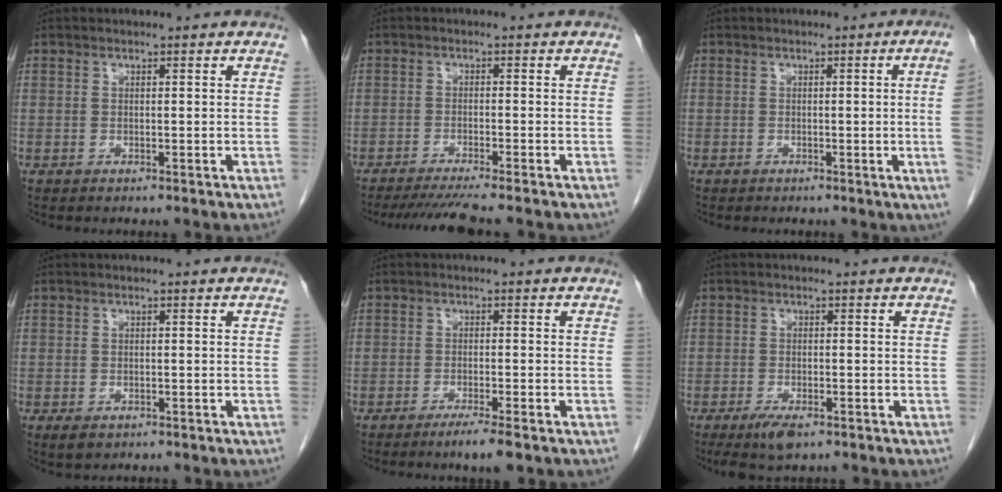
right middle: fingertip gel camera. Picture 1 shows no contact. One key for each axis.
{"total": 6.6, "fx": -5.7, "fy": -0.9, "fz": 3.2, "tx": -0.041, "ty": -0.020, "tz": -0.092}
{"total": 4.9, "fx": -0.4, "fy": -1.7, "fz": 4.6, "tx": -0.043, "ty": -0.007, "tz": -0.006}
{"total": 1.9, "fx": -1.1, "fy": 1.0, "fz": 1.1, "tx": -0.019, "ty": -0.001, "tz": -0.010}
{"total": 3.7, "fx": -2.5, "fy": -0.1, "fz": 2.7, "tx": -0.046, "ty": -0.010, "tz": -0.042}
{"total": 4.3, "fx": -2.7, "fy": 1.3, "fz": 3.0, "tx": -0.060, "ty": -0.007, "tz": -0.043}